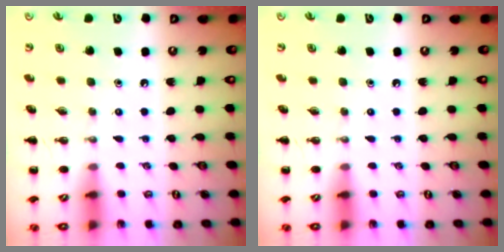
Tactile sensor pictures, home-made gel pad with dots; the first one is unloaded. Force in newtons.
{"total": 0.0}